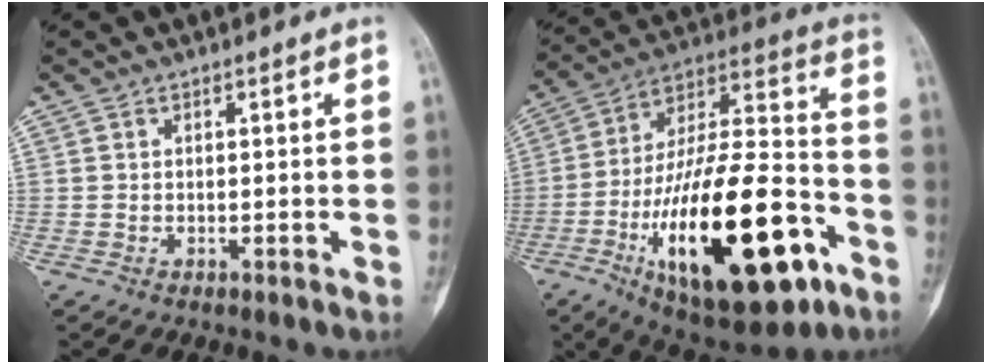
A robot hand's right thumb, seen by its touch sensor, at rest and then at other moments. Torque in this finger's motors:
{"motor_torque": [3.02, 1.99, 2.44, -0.33, 0.91]}